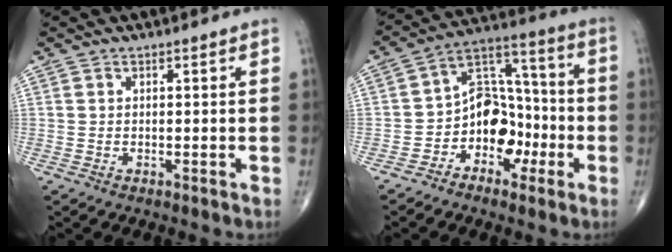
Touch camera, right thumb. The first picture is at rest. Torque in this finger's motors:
{"motor_torque": [1.34, 1.20, 0.48, -0.64, 0.05]}